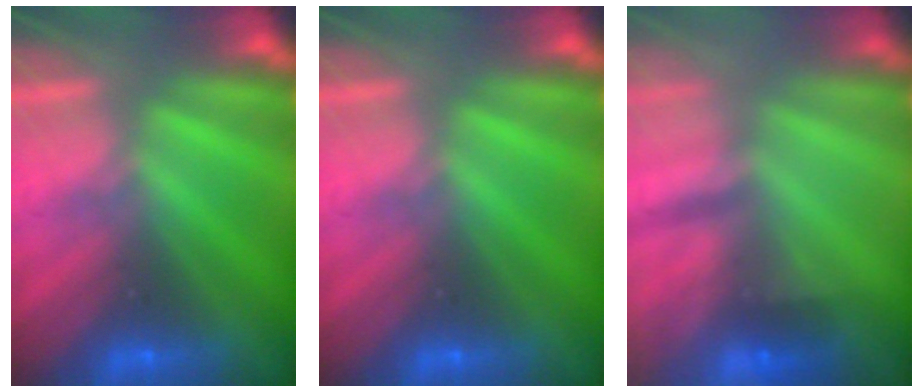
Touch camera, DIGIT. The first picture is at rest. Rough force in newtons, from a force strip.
{"total": 0.0}
{"total": 2.3}